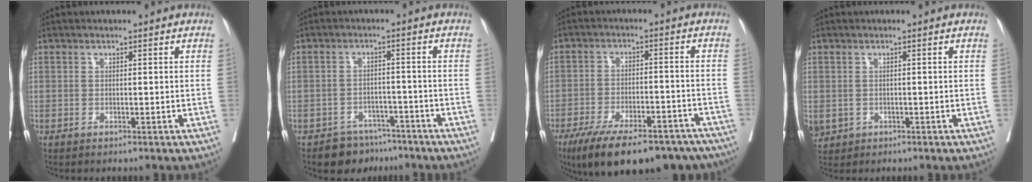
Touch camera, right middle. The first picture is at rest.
{"total": 5.2, "force": [-4.3, 2.9, 0.4], "torque": [0.009, 0.009, -0.065]}
{"total": 20.3, "force": [-15.8, 6.7, 10.9], "torque": [-0.151, -0.003, -0.222]}
{"total": 3.5, "force": [-1.0, 3.2, 1.0], "torque": [-0.025, -0.002, -0.008]}